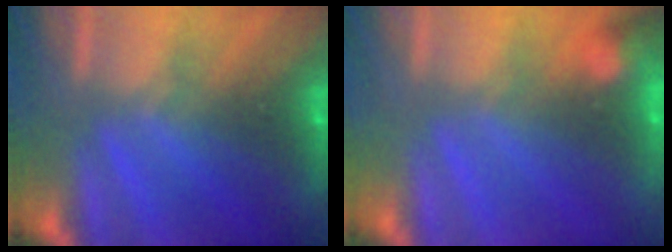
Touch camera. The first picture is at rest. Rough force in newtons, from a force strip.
{"total": 2.9}